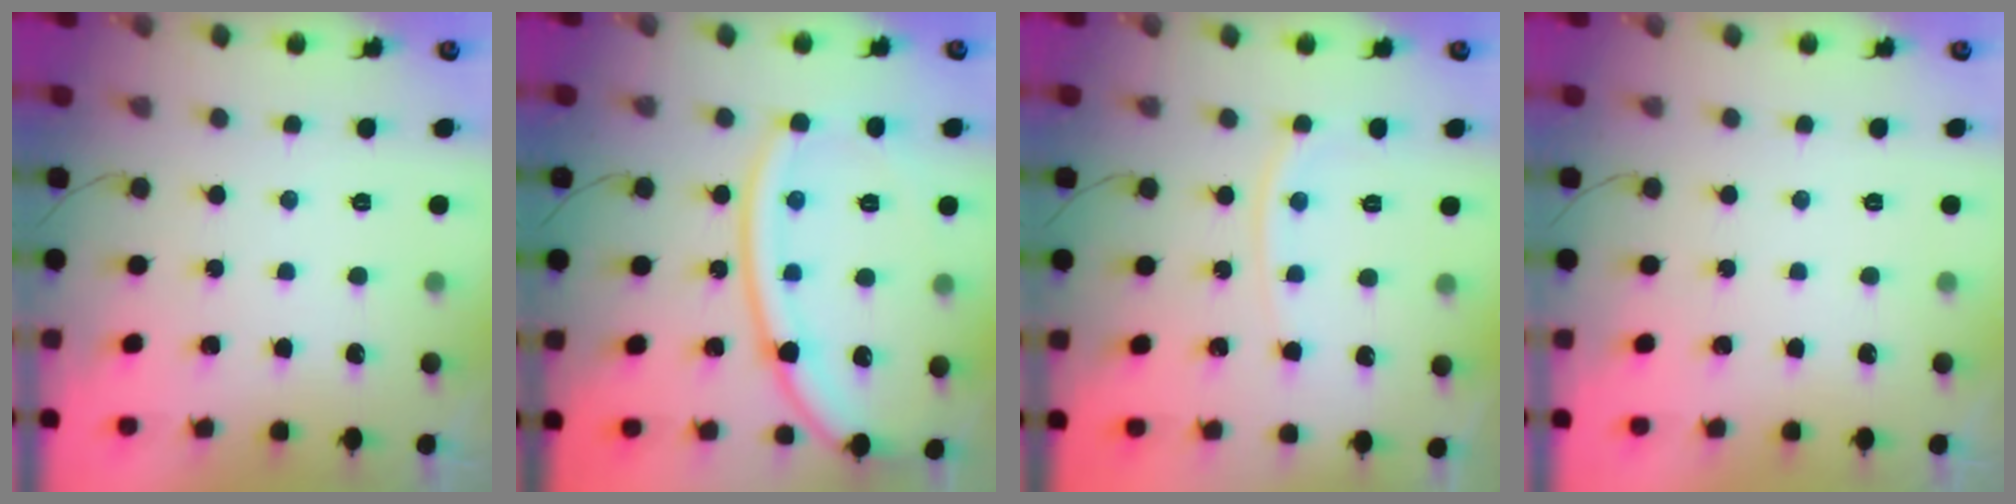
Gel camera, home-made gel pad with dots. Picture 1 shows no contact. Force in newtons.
{"total": 17.7, "press": 17.6, "slide": 1.8}
{"total": 6.2, "press": 6.1, "slide": 0.8}
{"total": 0.0}